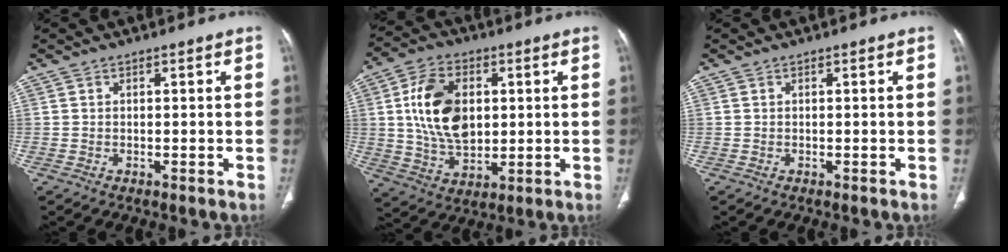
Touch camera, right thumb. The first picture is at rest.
{"total": 14.8, "force": [2.4, 9.6, 11.0], "torque": [-0.177, -0.007, 0.046]}
{"total": 0.0}